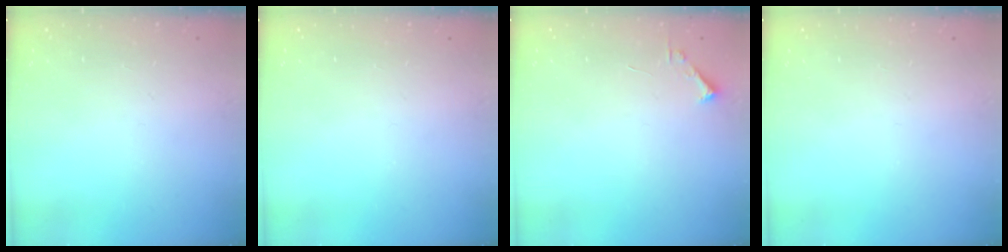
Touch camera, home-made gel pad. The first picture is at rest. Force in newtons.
{"total": 0.0}
{"total": 1.7, "press": 1.7, "slide": 0.2}
{"total": 0.0}